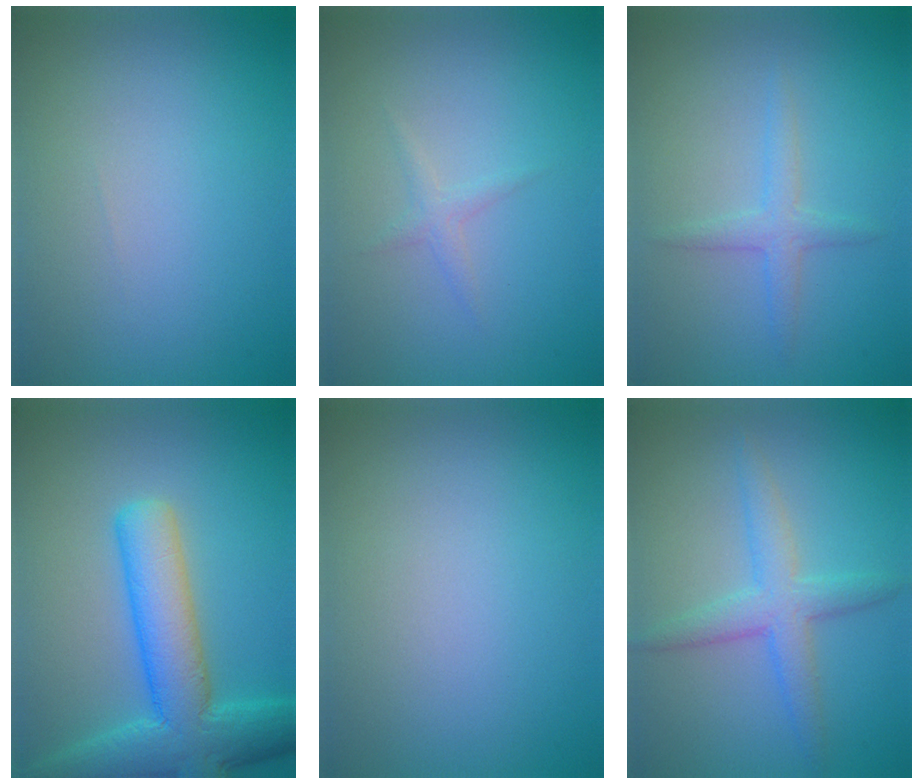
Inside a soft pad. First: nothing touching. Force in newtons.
{"total": 1.0, "press": 1.0, "slide": 0.1}
{"total": 1.9, "press": 1.9, "slide": 0.1}
{"total": 8.9, "press": 8.8, "slide": 0.4}
{"total": 0.0}
{"total": 3.7, "press": 3.7, "slide": 0.1}